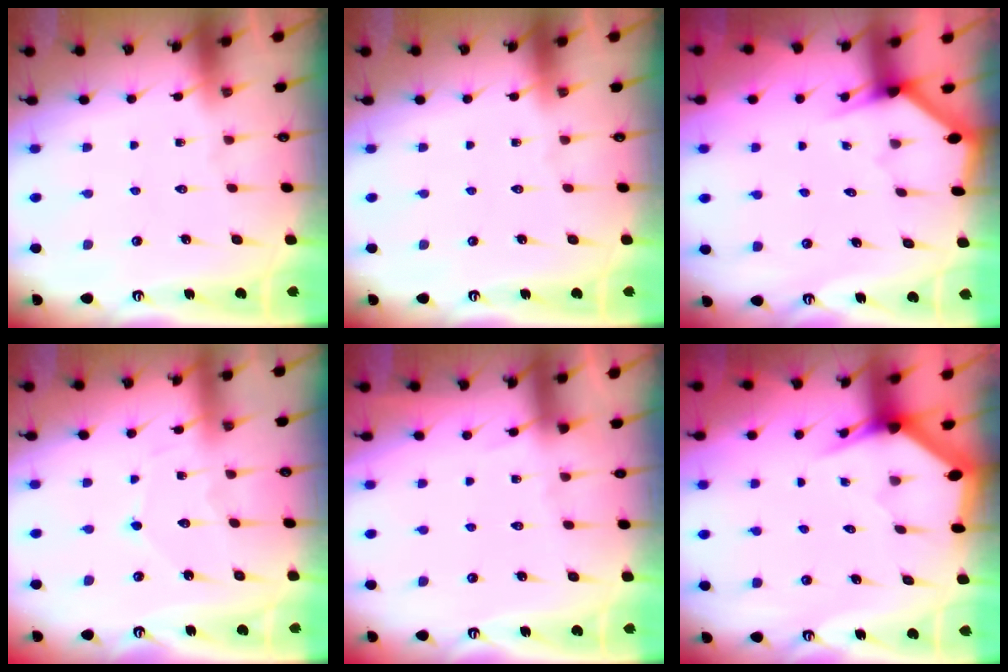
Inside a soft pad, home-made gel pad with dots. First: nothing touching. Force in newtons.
{"total": 0.0}
{"total": 3.2, "press": 3.2, "slide": 0.4}
{"total": 4.3, "press": 4.2, "slide": 0.2}
{"total": 2.5, "press": 2.4, "slide": 0.4}
{"total": 3.1, "press": 3.1, "slide": 0.0}